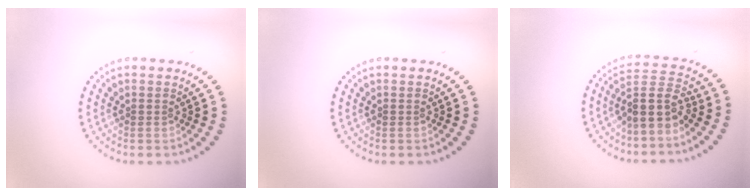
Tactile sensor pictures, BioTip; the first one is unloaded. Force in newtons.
{"total": 0.0}
{"total": 3.9, "press": 3.1, "slide": 2.3}